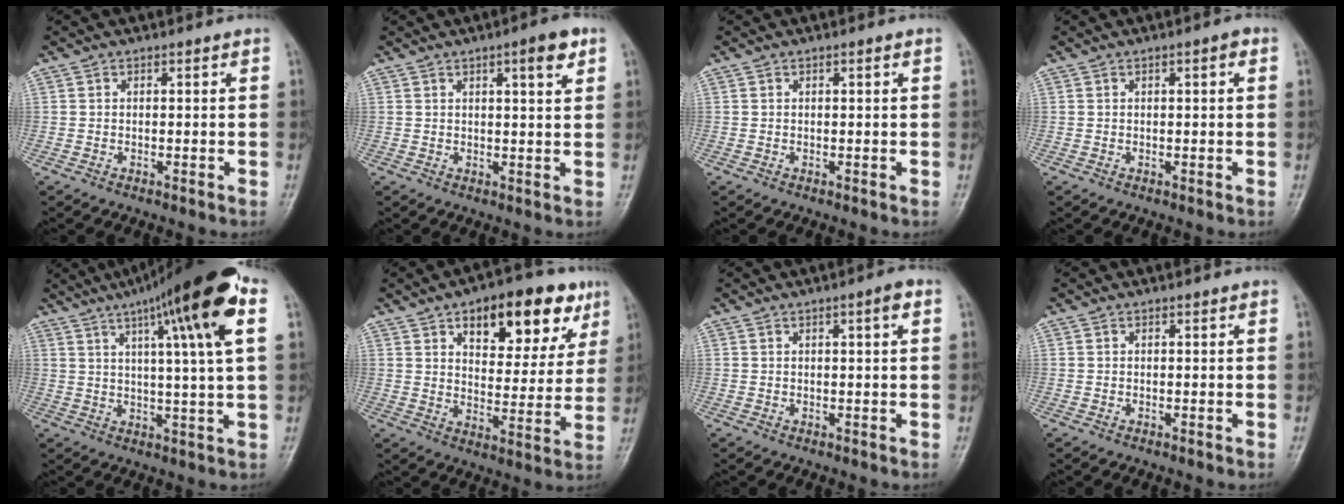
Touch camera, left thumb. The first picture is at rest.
{"total": 5.0, "force": [2.6, 1.0, 4.1], "torque": [-0.054, -0.011, 0.035]}
{"total": 0.5, "force": [0.2, 0.1, 0.5], "torque": [-0.008, 0.001, 0.002]}
{"total": 1.6, "force": [0.5, 0.4, 1.4], "torque": [-0.021, 0.003, 0.005]}
{"total": 18.6, "force": [8.0, 1.9, 16.7], "torque": [-0.250, 0.003, 0.114]}
{"total": 17.7, "force": [9.2, 8.5, 12.5], "torque": [-0.117, -0.027, 0.130]}
{"total": 2.3, "force": [0.9, 0.3, 2.1], "torque": [-0.032, 0.001, 0.012]}
{"total": 0.0}